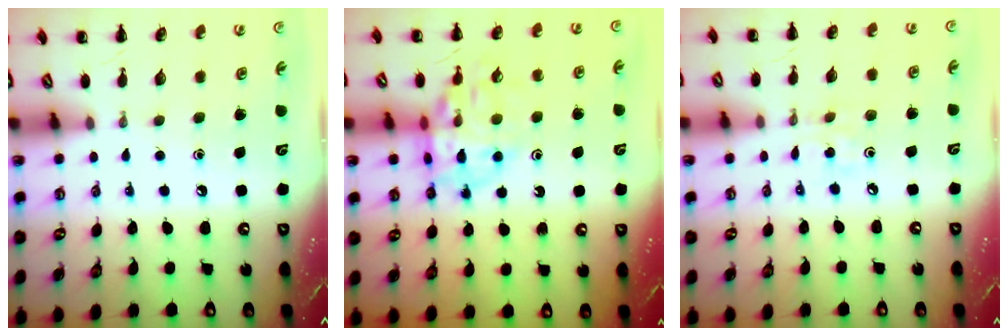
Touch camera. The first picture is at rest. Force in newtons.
{"total": 14.5, "press": 14.4, "slide": 2.0}
{"total": 2.6, "press": 2.5, "slide": 0.8}